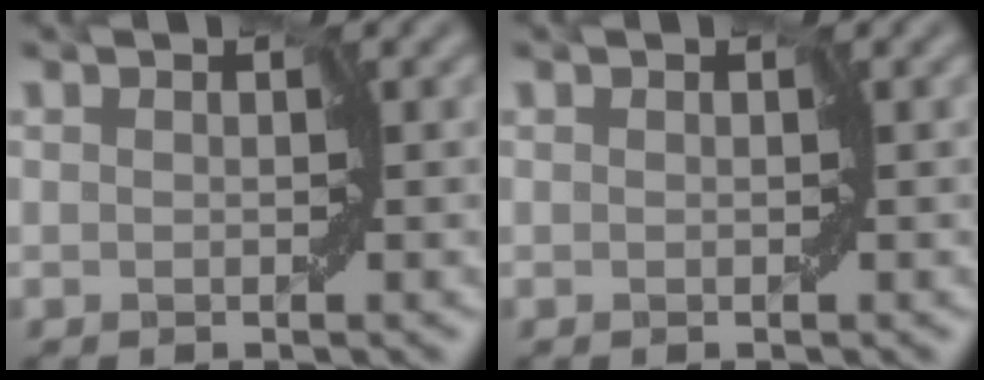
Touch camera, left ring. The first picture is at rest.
{"total": 0.0}